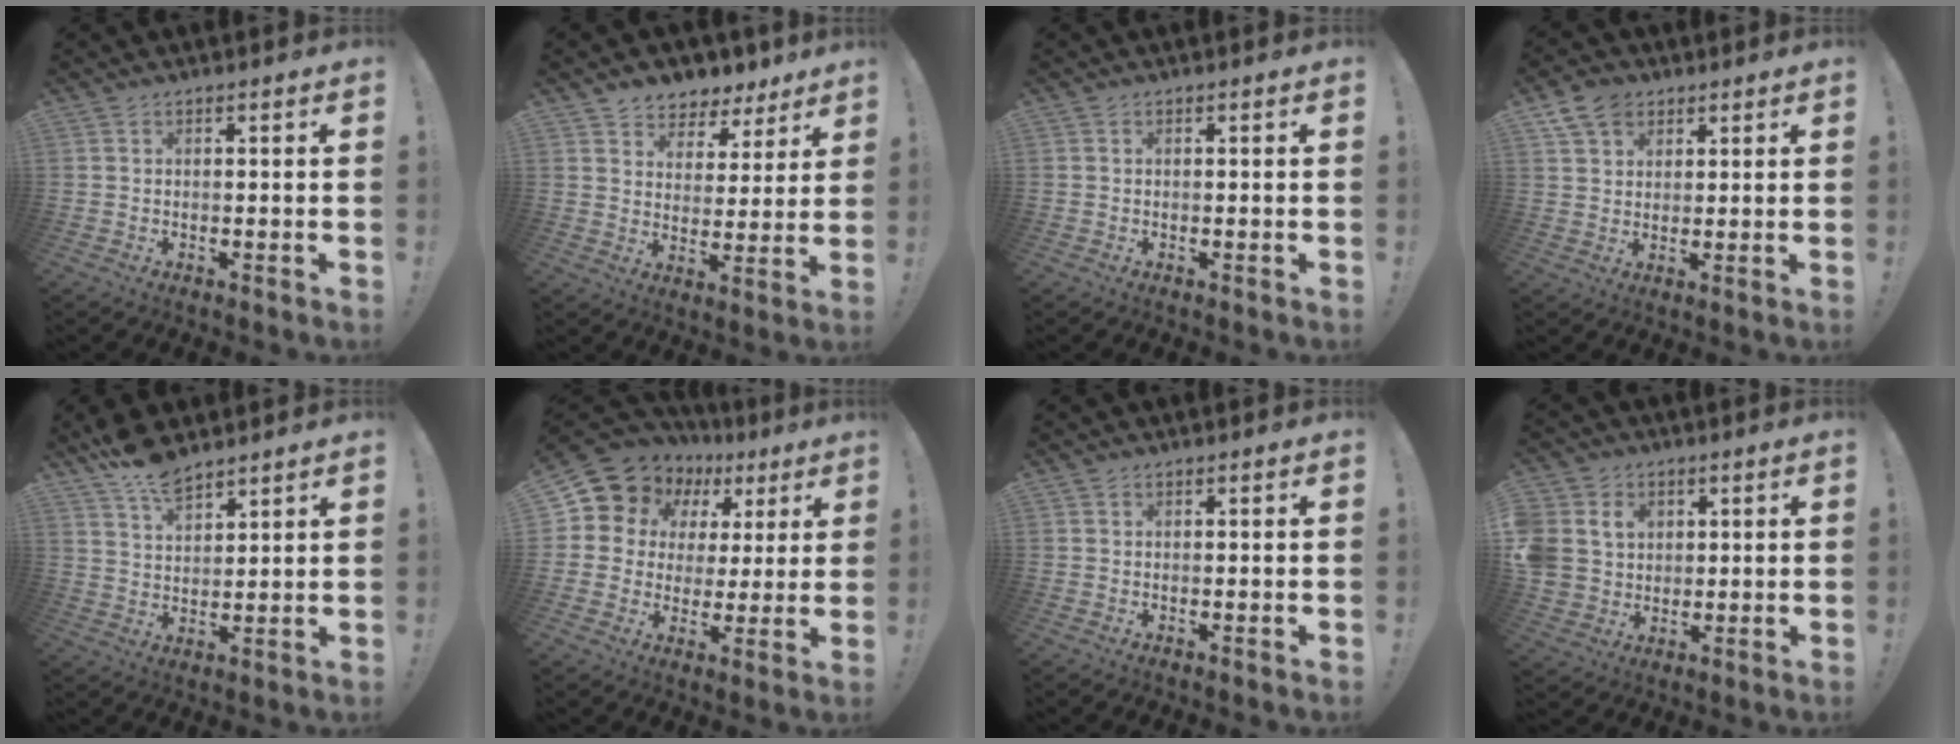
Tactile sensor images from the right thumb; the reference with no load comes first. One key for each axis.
{"total": 6.3, "fx": 4.4, "fy": 4.4, "fz": 0.8, "tx": -0.008, "ty": -0.043, "tz": 0.086}
{"total": 0.0}
{"total": 7.9, "fx": 4.6, "fy": 5.7, "fz": 2.9, "tx": -0.041, "ty": -0.018, "tz": 0.090}
{"total": 9.1, "fx": 7.4, "fy": 3.4, "fz": 4.0, "tx": -0.069, "ty": -0.048, "tz": 0.140}
{"total": 11.6, "fx": 7.1, "fy": 8.3, "fz": 3.9, "tx": -0.070, "ty": -0.053, "tz": 0.135}
{"total": 0.5, "fx": 0.4, "fy": 0.4, "fz": 0.0, "tx": 0.008, "ty": -0.002, "tz": 0.005}
{"total": 9.8, "fx": 3.0, "fy": 8.6, "fz": 3.6, "tx": -0.086, "ty": -0.014, "tz": 0.063}